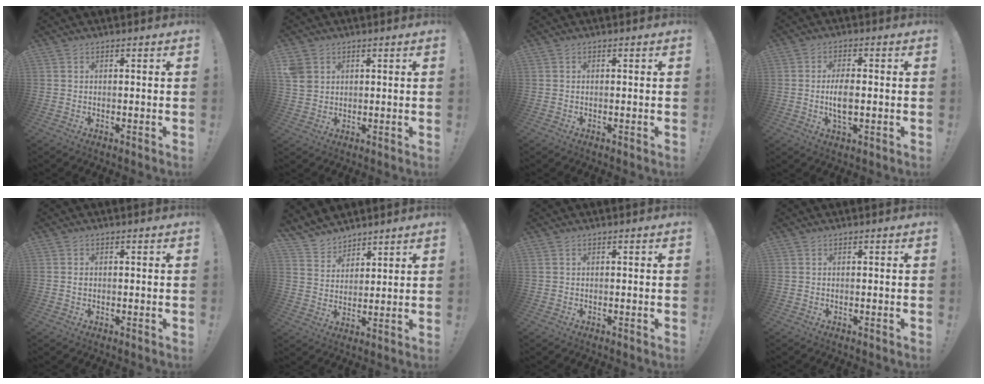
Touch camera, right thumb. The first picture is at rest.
{"total": 4.7, "force": [2.3, 3.8, 1.7], "torque": [-0.029, -0.002, 0.048]}
{"total": 0.0}
{"total": 5.9, "force": [-0.6, 2.4, 5.4], "torque": [-0.102, -0.008, -0.017]}
{"total": 0.6, "force": [-0.1, 0.5, 0.3], "torque": [-0.009, 0.005, -0.001]}
{"total": 7.7, "force": [6.4, 4.1, 0.5], "torque": [-0.021, -0.054, 0.127]}
{"total": 0.0}
{"total": 0.0}